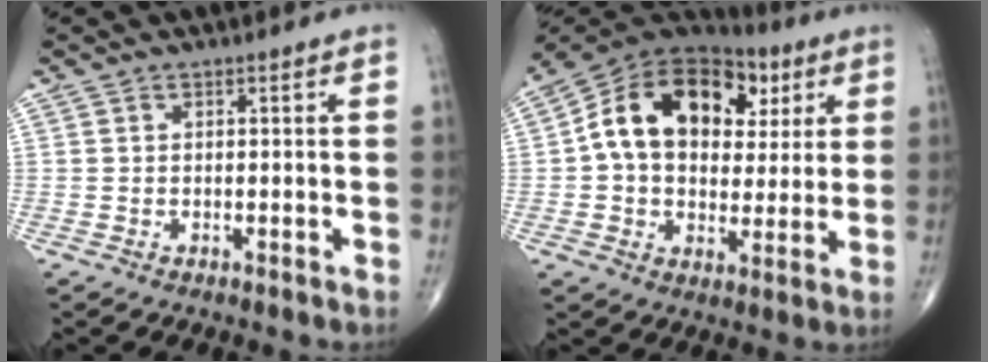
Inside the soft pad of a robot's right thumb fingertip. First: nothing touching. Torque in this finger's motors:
{"motor_torque": [1.98, 2.69, 1.20, -0.47, 0.60]}